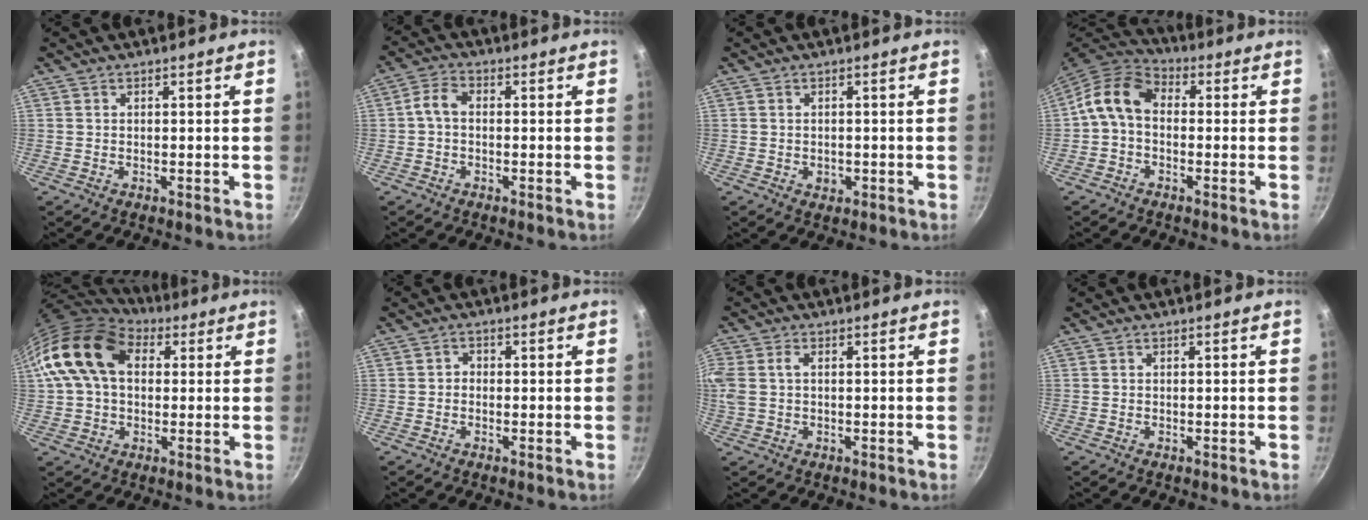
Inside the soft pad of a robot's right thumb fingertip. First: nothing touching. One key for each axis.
{"total": 3.7, "fx": -0.5, "fy": 2.4, "fz": 2.7, "tx": -0.057, "ty": 0.021, "tz": -0.019}
{"total": 1.7, "fx": -0.4, "fy": 1.3, "fz": 1.1, "tx": -0.016, "ty": 0.001, "tz": -0.002}
{"total": 9.1, "fx": -0.2, "fy": 6.7, "fz": 6.3, "tx": -0.109, "ty": 0.033, "tz": -0.026}
{"total": 16.5, "fx": 4.0, "fy": 11.4, "fz": 11.2, "tx": -0.187, "ty": 0.022, "tz": 0.056}
{"total": 1.3, "fx": -0.3, "fy": 1.2, "fz": 0.6, "tx": -0.006, "ty": 0.005, "tz": -0.009}
{"total": 7.3, "fx": 1.3, "fy": 4.8, "fz": 5.3, "tx": -0.117, "ty": 0.012, "tz": 0.019}
{"total": 0.0}